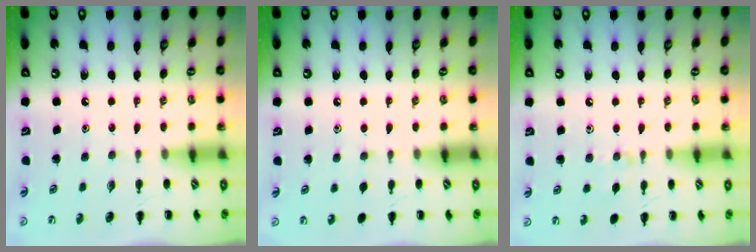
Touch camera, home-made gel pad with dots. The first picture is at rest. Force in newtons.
{"total": 2.5, "press": 2.2, "slide": 1.2}
{"total": 5.9, "press": 5.6, "slide": 1.8}